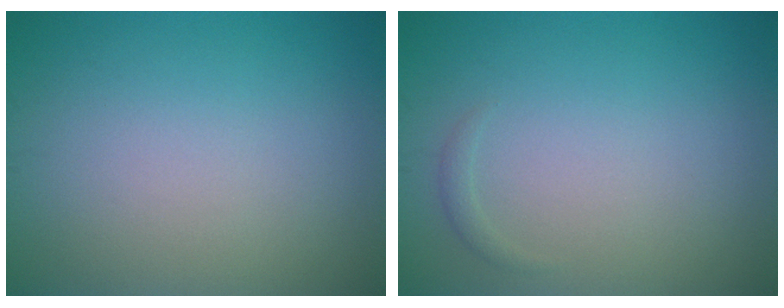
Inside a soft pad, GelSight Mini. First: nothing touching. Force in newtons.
{"total": 0.6, "press": 0.6, "slide": 0.0}